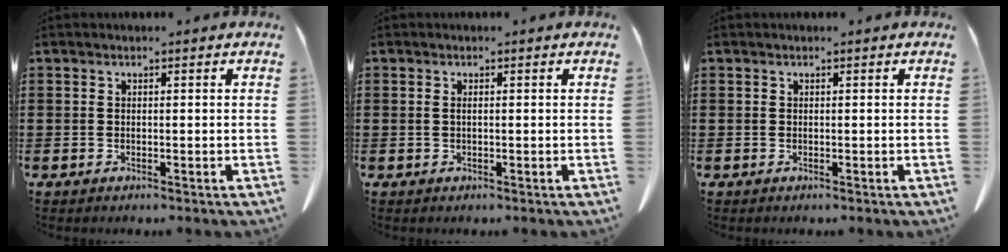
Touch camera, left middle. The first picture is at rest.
{"total": 0.6, "force": [0.1, 0.2, 0.6], "torque": [-0.014, 0.000, 0.001]}
{"total": 0.0}